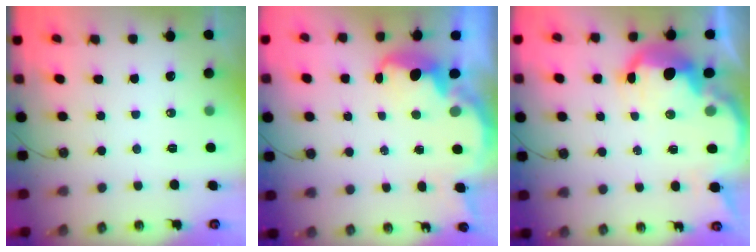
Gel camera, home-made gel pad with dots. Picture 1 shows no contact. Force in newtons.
{"total": 3.8, "press": 3.7, "slide": 0.7}
{"total": 9.8, "press": 9.8, "slide": 0.6}